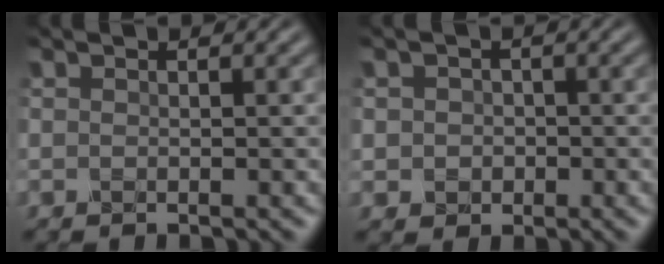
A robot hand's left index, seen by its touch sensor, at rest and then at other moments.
{"total": 2.0, "force": [0.1, 1.9, 0.5], "torque": [0.005, 0.005, -0.011]}